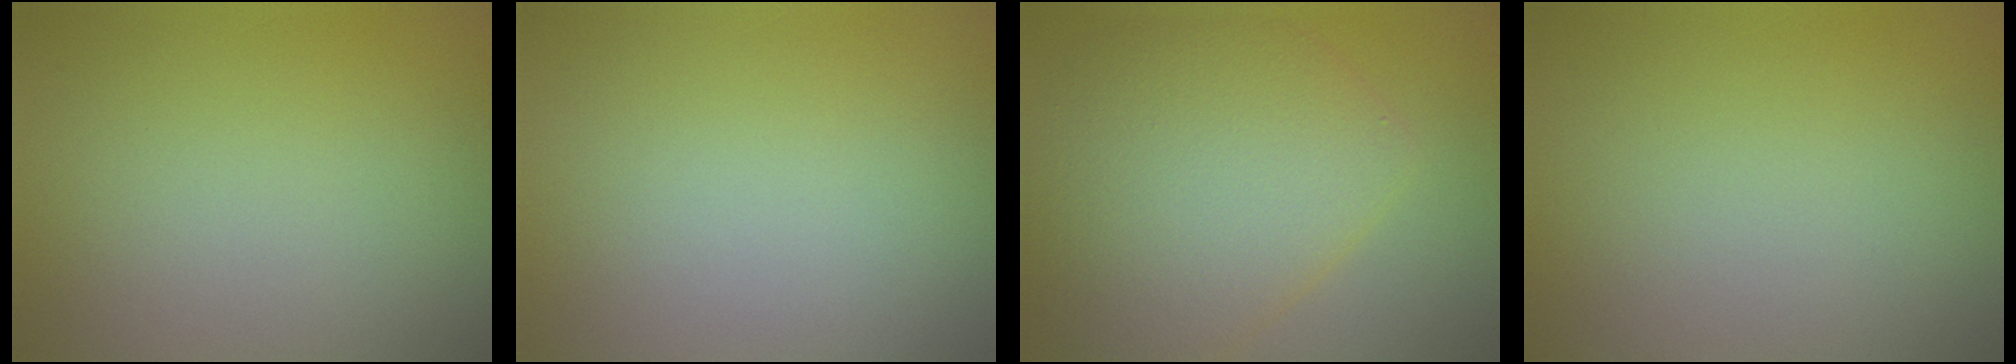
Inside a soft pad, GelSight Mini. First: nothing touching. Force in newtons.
{"total": 0.0}
{"total": 8.4, "press": 8.4, "slide": 0.1}
{"total": 0.0}